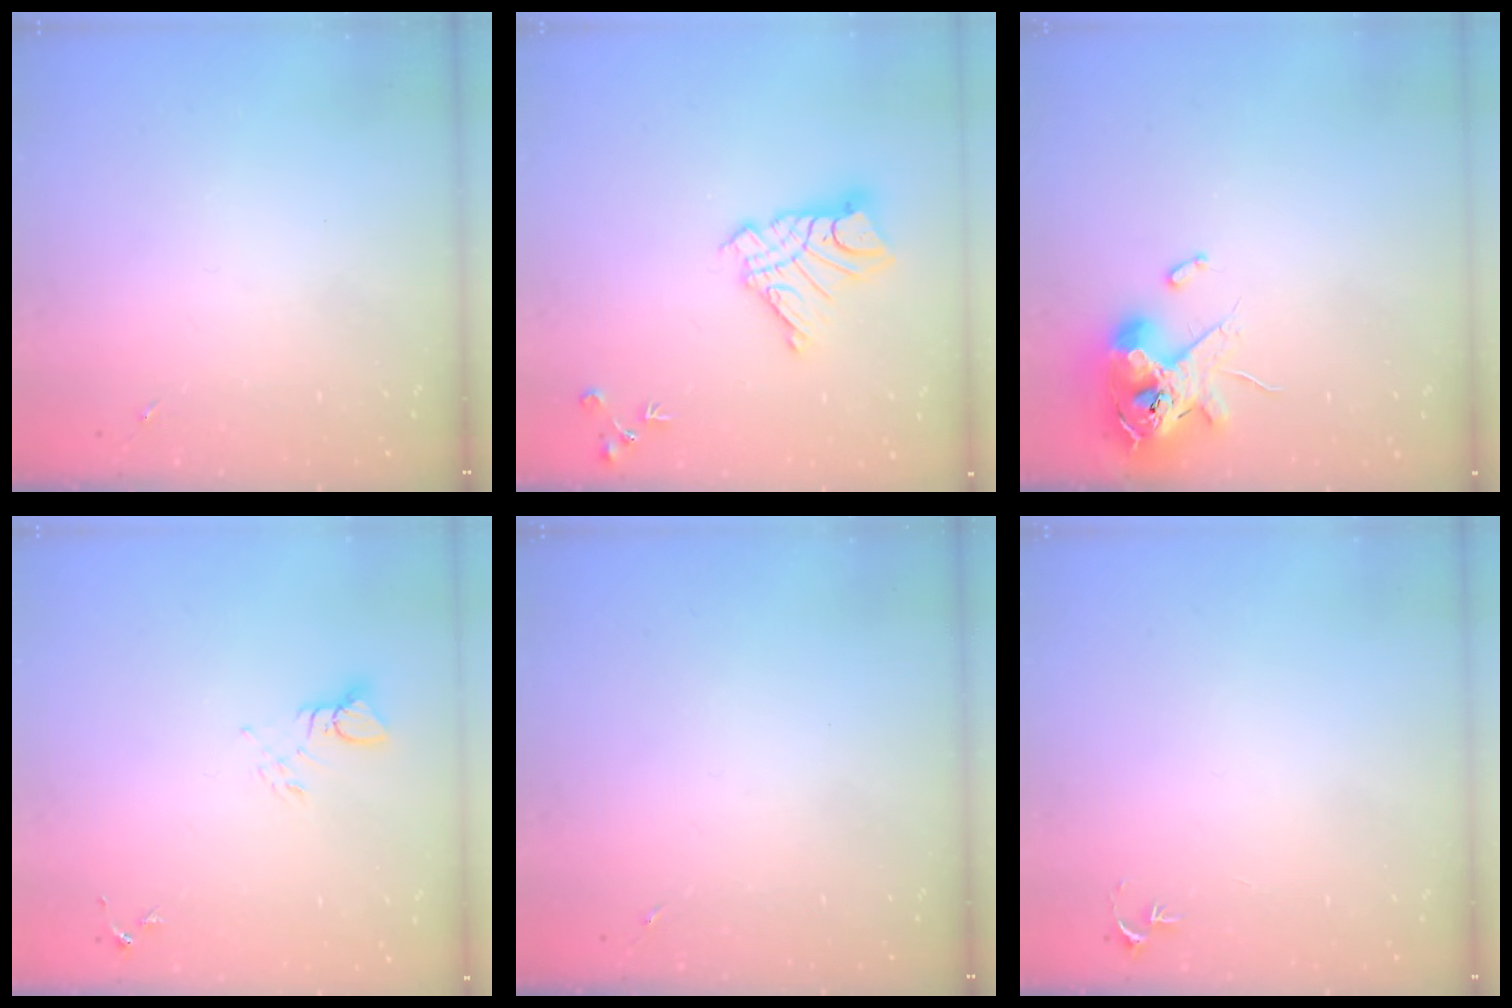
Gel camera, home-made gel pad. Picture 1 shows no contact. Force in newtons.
{"total": 13.7, "press": 13.6, "slide": 1.2}
{"total": 12.2, "press": 12.1, "slide": 2.0}
{"total": 4.1, "press": 4.1, "slide": 0.4}
{"total": 0.0}
{"total": 2.7, "press": 2.7, "slide": 0.3}